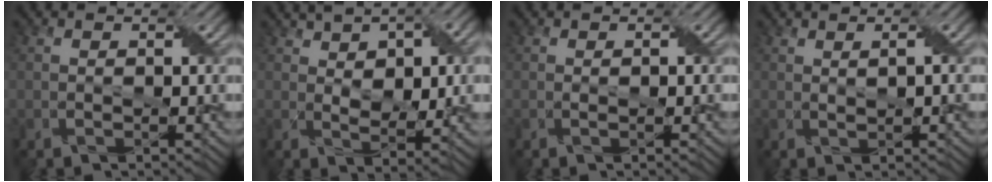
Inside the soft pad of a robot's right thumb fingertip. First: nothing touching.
{"total": 10.4, "force": [3.8, 5.1, 8.2], "torque": [-0.147, 0.011, 0.064]}
{"total": 0.9, "force": [0.0, 0.3, 0.8], "torque": [-0.016, 0.000, 0.001]}
{"total": 1.6, "force": [0.6, 0.3, 1.4], "torque": [-0.022, -0.001, 0.016]}